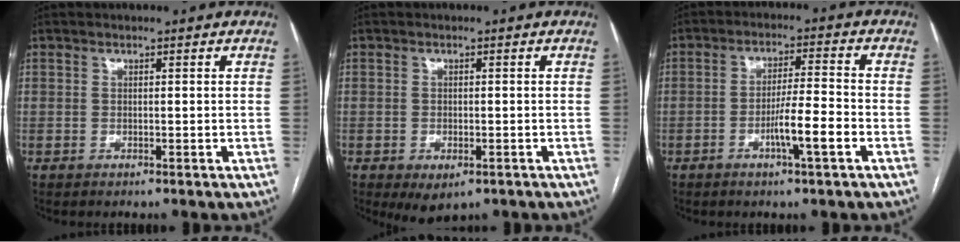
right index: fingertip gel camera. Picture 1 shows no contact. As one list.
[{"total": 3.7, "force": [-2.0, 2.0, 2.5], "torque": [-0.035, -0.006, -0.016]}, {"total": 6.8, "force": [-2.8, 0.1, 6.2], "torque": [-0.109, 0.001, -0.048]}]